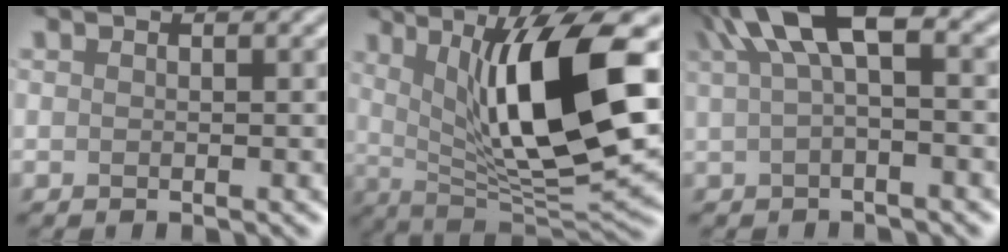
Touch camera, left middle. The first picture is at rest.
{"total": 12.9, "force": [2.8, 3.6, 12.0], "torque": [-0.187, -0.007, 0.052]}
{"total": 6.3, "force": [2.4, 2.2, 5.4], "torque": [-0.095, 0.020, 0.038]}